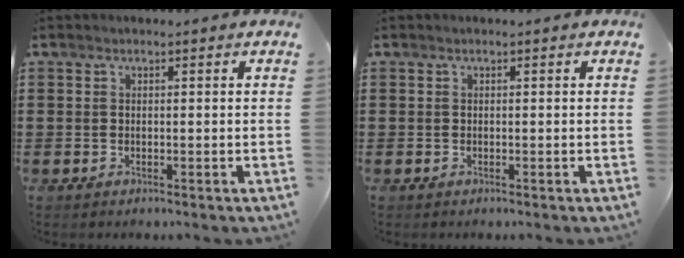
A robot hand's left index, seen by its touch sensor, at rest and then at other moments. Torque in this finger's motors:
{"motor_torque": [0.00, 0.00, 0.00, -0.01]}